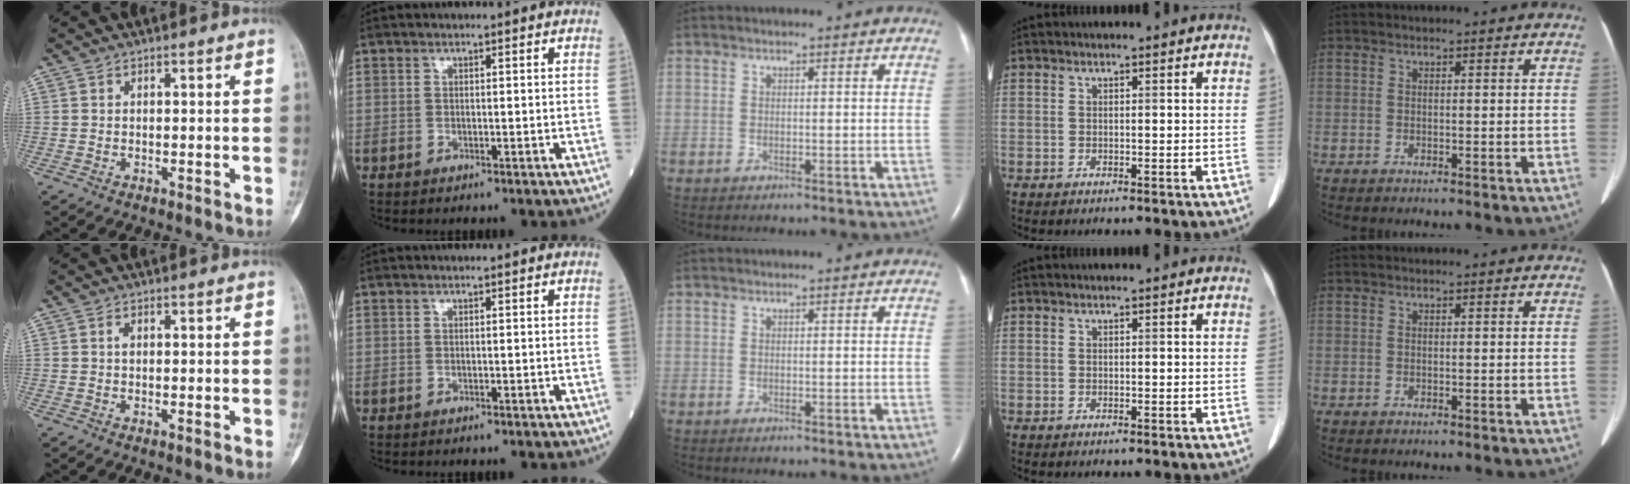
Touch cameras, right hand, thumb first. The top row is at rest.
{"thumb": {"total": 1.3, "force": [0.2, 0.7, 1.1], "torque": [-0.014, -0.001, 0.000]}}